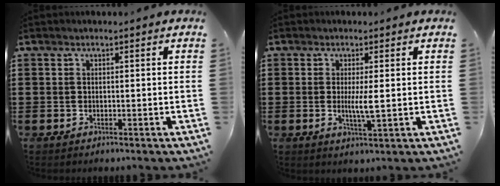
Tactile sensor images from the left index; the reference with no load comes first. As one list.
[{"total": 3.7, "force": [0.1, 0.3, 3.6], "torque": [-0.066, -0.006, 0.000]}]